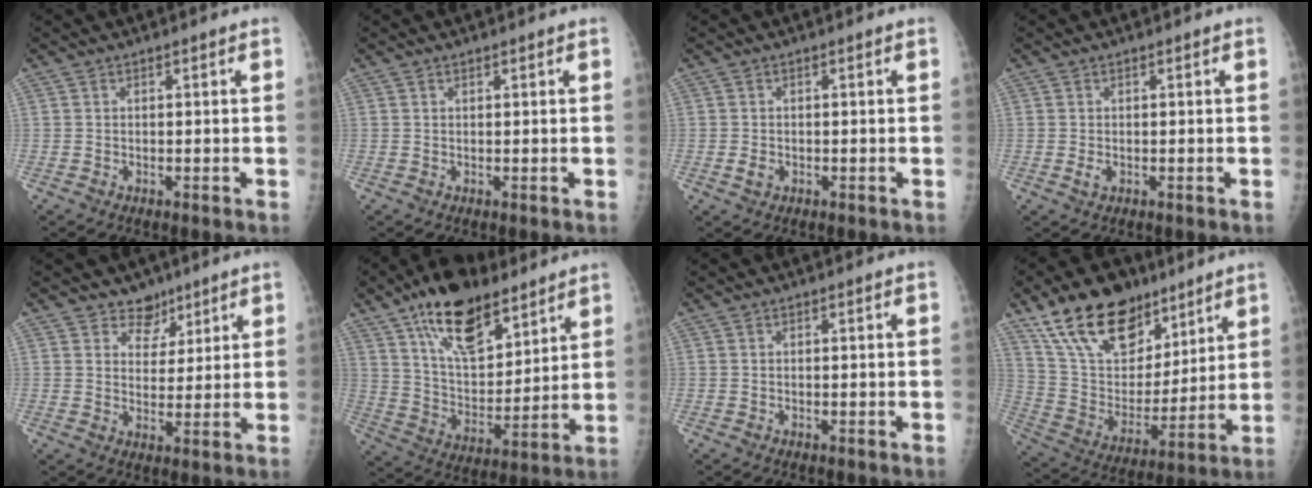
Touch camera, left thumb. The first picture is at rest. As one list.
[{"total": 0.5, "force": [0.4, 0.3, 0.2], "torque": [-0.004, -0.002, 0.006]}, {"total": 1.6, "force": [-0.4, 1.2, 0.9], "torque": [-0.014, 0.000, -0.006]}, {"total": 1.3, "force": [0.0, 0.8, 1.0], "torque": [-0.018, -0.003, 0.000]}, {"total": 5.2, "force": [3.8, 3.5, 0.5], "torque": [0.021, -0.026, 0.061]}, {"total": 19.3, "force": [12.4, 8.8, 11.7], "torque": [-0.160, -0.058, 0.221]}, {"total": 0.0}, {"total": 21.3, "force": [14.1, 11.8, 10.6], "torque": [-0.146, -0.050, 0.258]}]